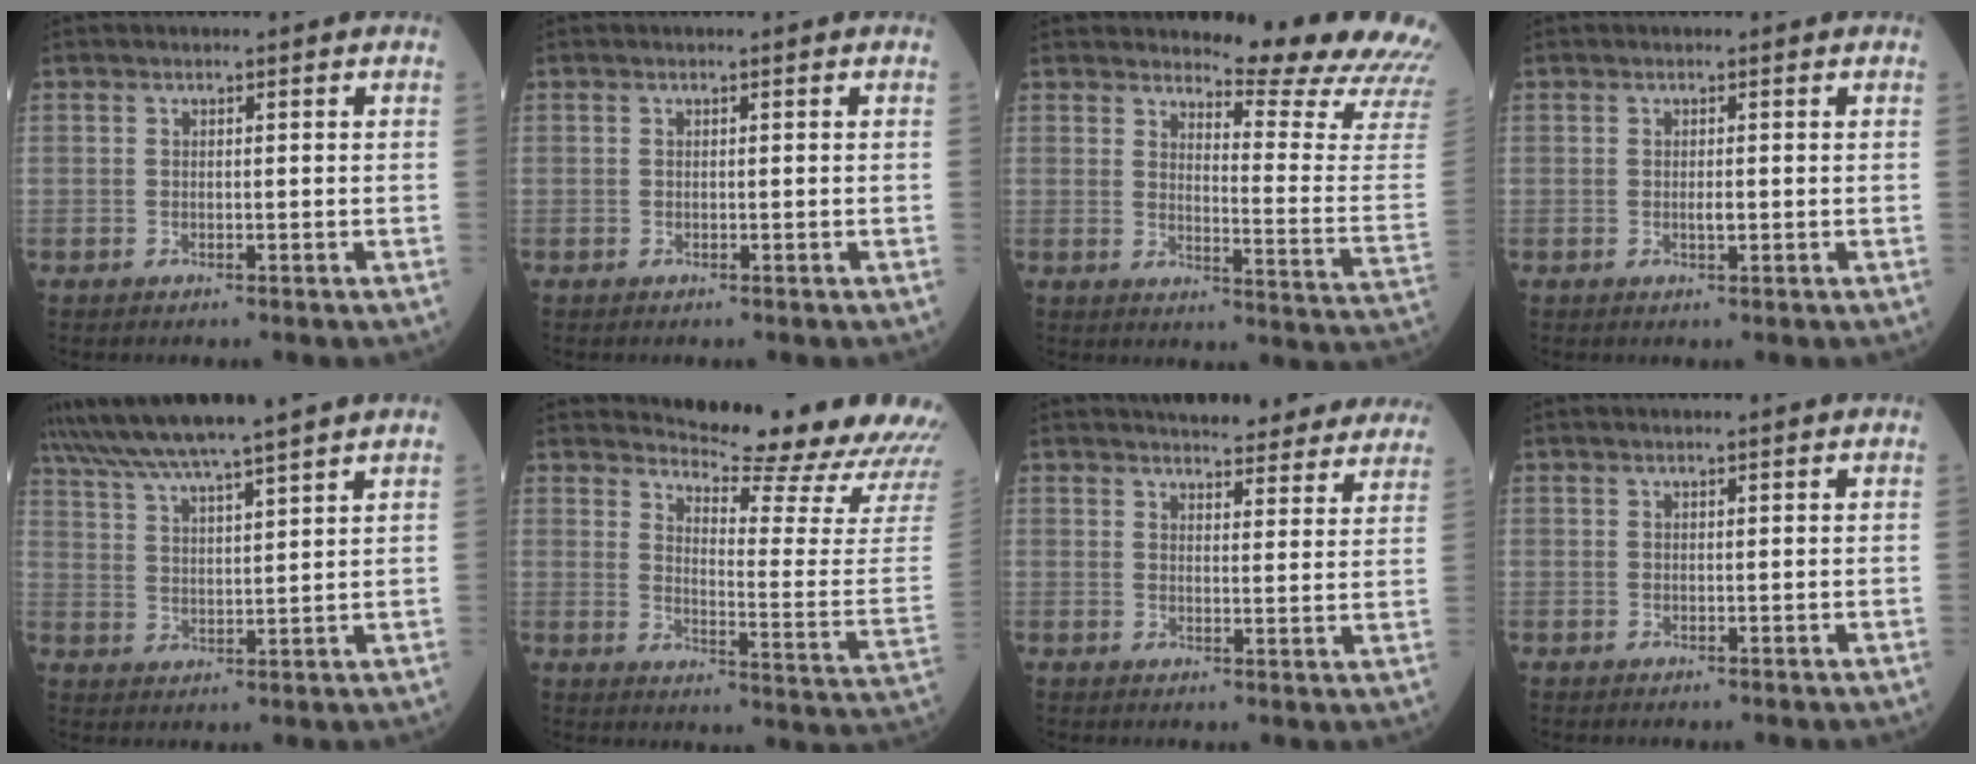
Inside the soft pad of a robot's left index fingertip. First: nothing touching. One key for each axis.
{"total": 0.0}
{"total": 15.1, "fx": 14.6, "fy": -0.5, "fz": 4.1, "tx": -0.056, "ty": -0.127, "tz": 0.155}
{"total": 1.5, "fx": -0.4, "fy": 0.3, "fz": 1.4, "tx": -0.027, "ty": -0.005, "tz": -0.007}
{"total": 11.8, "fx": 10.3, "fy": -1.5, "fz": 5.4, "tx": -0.100, "ty": 0.016, "tz": 0.170}
{"total": 19.1, "fx": 18.2, "fy": 0.7, "fz": 5.6, "tx": -0.088, "ty": -0.114, "tz": 0.214}
{"total": 21.0, "fx": 19.2, "fy": 4.7, "fz": 7.1, "tx": -0.080, "ty": -0.020, "tz": 0.218}
{"total": 1.1, "fx": 0.8, "fy": 0.0, "fz": 0.7, "tx": -0.012, "ty": 0.010, "tz": 0.015}